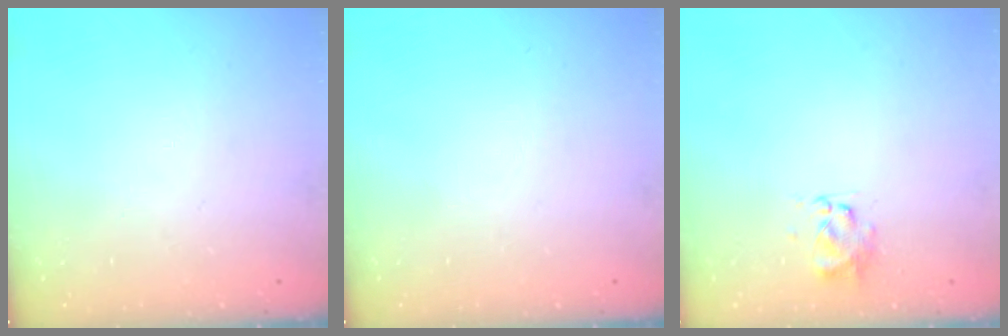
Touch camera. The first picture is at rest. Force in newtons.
{"total": 0.0}
{"total": 3.6, "press": 3.6, "slide": 0.6}